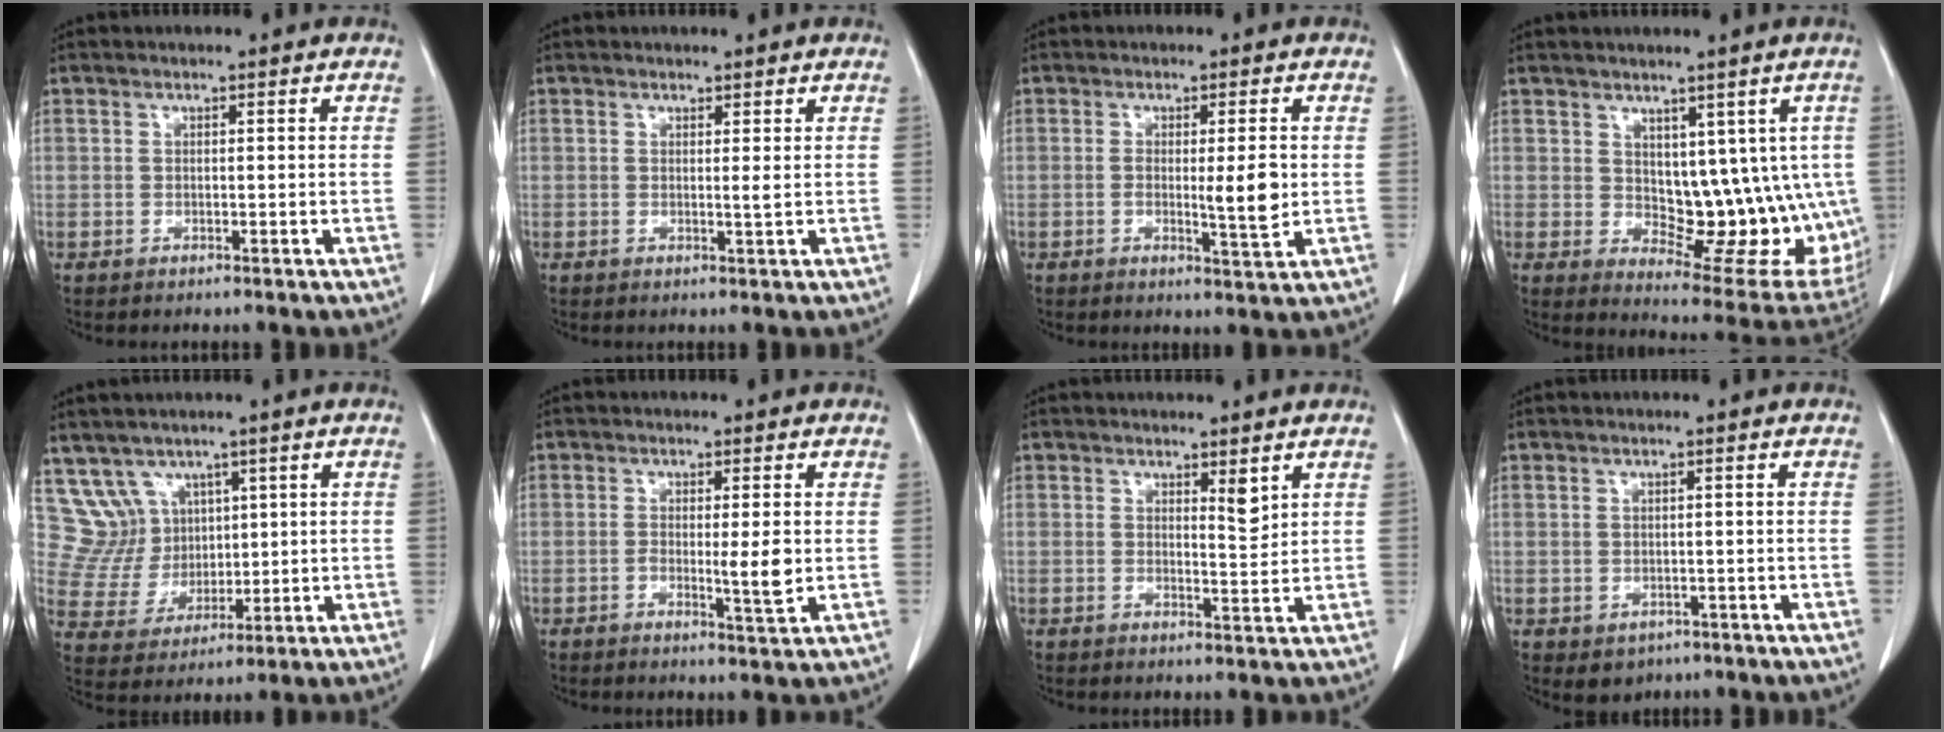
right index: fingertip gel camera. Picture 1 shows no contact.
{"total": 0.7, "force": [0.3, -0.1, 0.6], "torque": [-0.010, -0.003, 0.005]}
{"total": 4.6, "force": [-0.1, 0.5, 4.6], "torque": [-0.070, -0.006, -0.002]}
{"total": 13.6, "force": [1.0, 7.4, 11.4], "torque": [-0.123, -0.001, 0.034]}
{"total": 7.5, "force": [4.5, 6.0, 0.2], "torque": [-0.012, 0.031, 0.105]}
{"total": 3.8, "force": [-0.3, 0.3, 3.8], "torque": [-0.058, -0.006, -0.004]}
{"total": 2.4, "force": [1.5, 0.4, 1.8], "torque": [-0.031, -0.010, 0.026]}
{"total": 2.7, "force": [-1.3, 2.2, 0.9], "torque": [-0.010, 0.002, -0.007]}